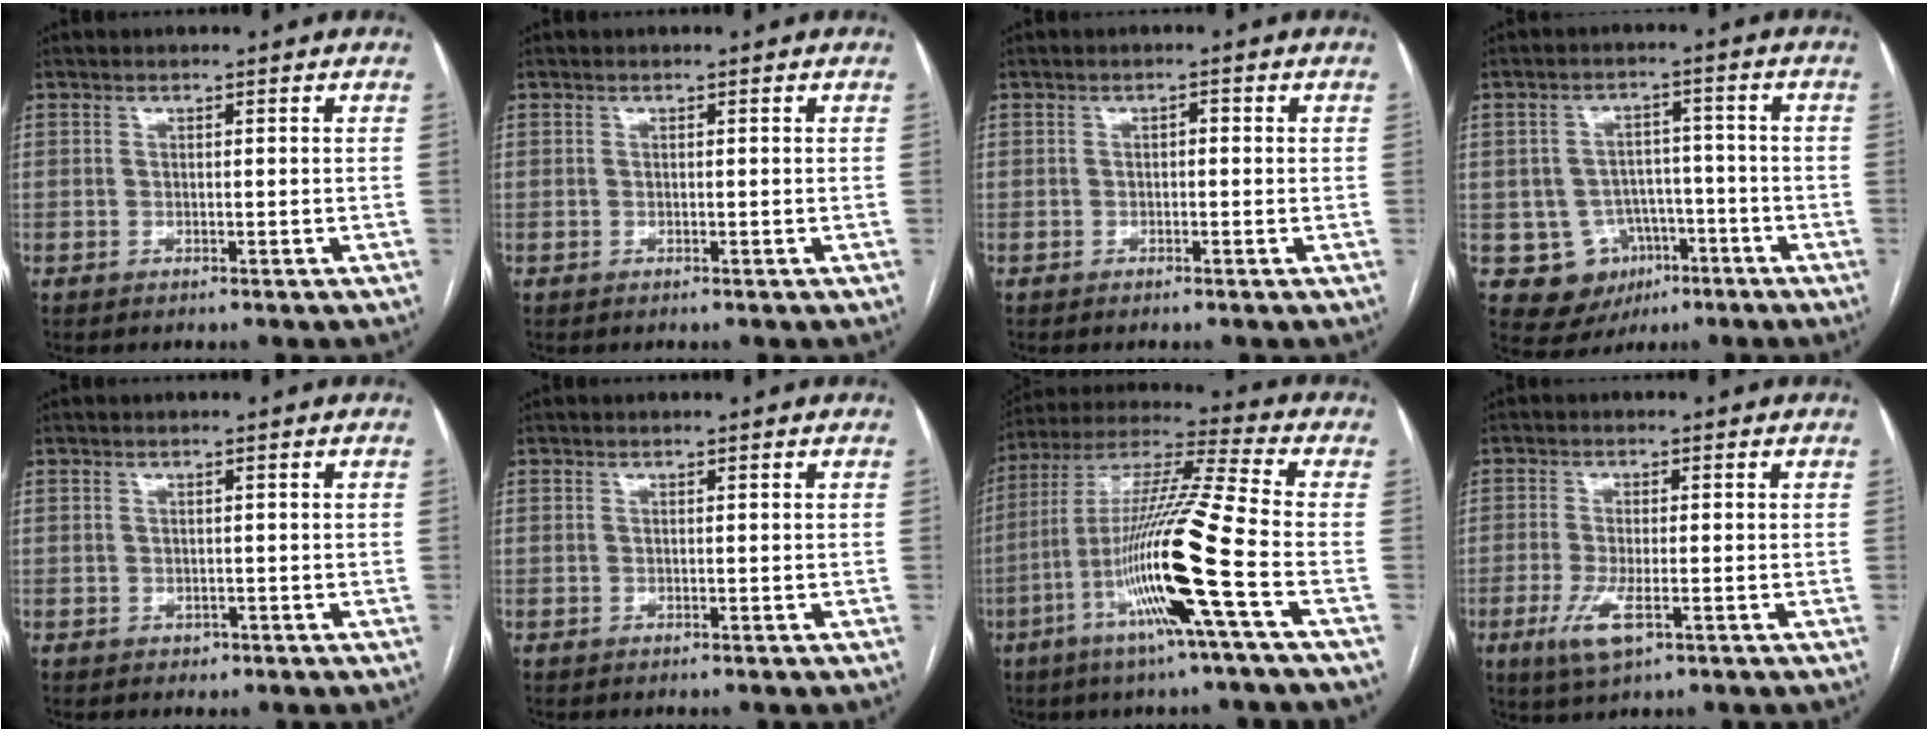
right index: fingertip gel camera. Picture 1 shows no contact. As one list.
[{"total": 0.0}, {"total": 1.0, "force": [-0.1, 0.4, 0.9], "torque": [-0.008, 0.005, -0.005]}, {"total": 8.8, "force": [-3.2, 7.9, 2.3], "torque": [-0.033, 0.019, -0.036]}, {"total": 1.0, "force": [-0.4, 0.8, 0.3], "torque": [-0.003, 0.002, -0.003]}, {"total": 0.0}, {"total": 18.0, "force": [-6.2, -1.5, 16.8], "torque": [-0.330, -0.013, -0.125]}, {"total": 5.5, "force": [-2.3, 1.4, 4.8], "torque": [-0.103, -0.012, -0.039]}]